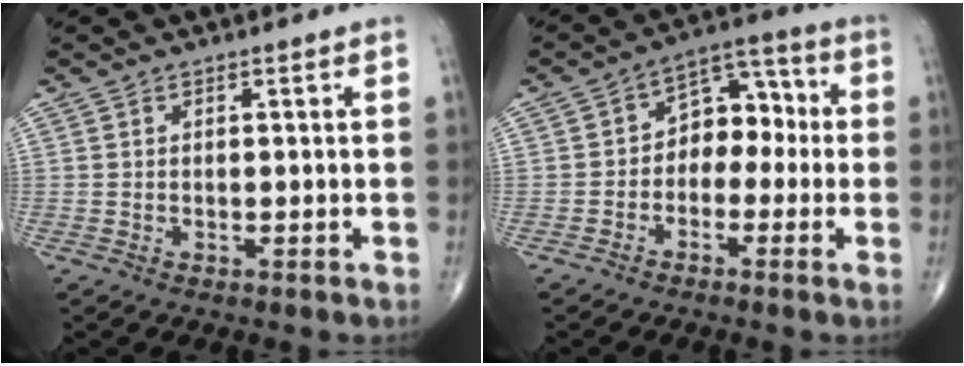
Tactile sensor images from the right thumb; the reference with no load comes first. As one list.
[{"total": 8.6, "force": [-0.9, 6.1, 6.1], "torque": [-0.047, 0.043, -0.033]}]